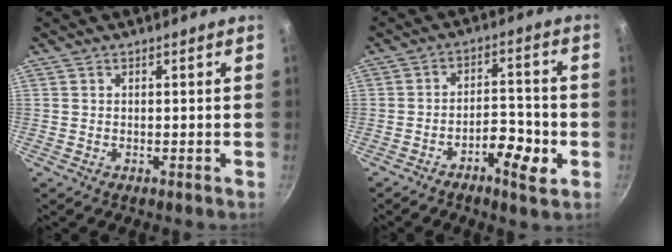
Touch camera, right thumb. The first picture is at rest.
{"total": 8.0, "force": [-3.4, 3.0, 6.6], "torque": [-0.093, 0.027, -0.055]}